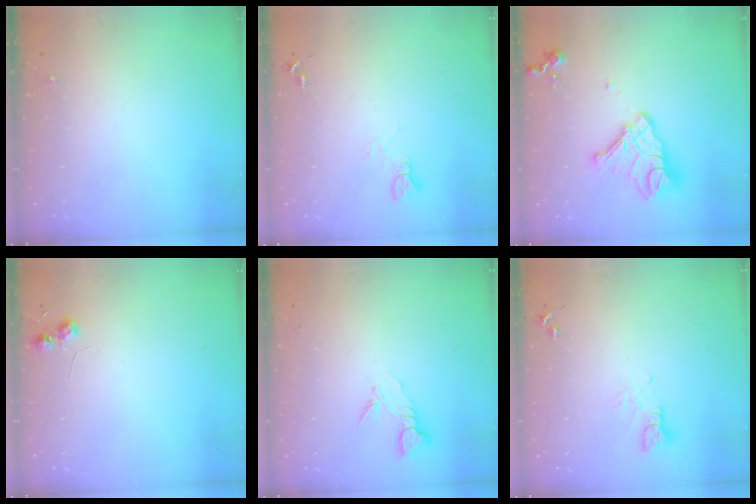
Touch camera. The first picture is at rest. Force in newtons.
{"total": 3.5, "press": 3.5, "slide": 0.4}
{"total": 15.8, "press": 15.7, "slide": 1.7}
{"total": 5.2, "press": 5.2, "slide": 0.7}
{"total": 3.8, "press": 3.8, "slide": 0.2}
{"total": 3.2, "press": 3.2, "slide": 0.2}